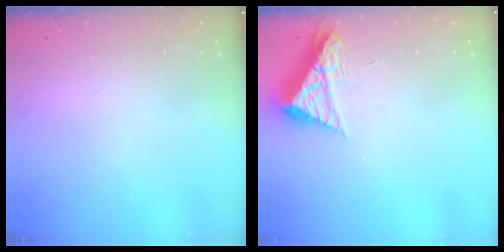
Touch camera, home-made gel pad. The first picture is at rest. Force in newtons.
{"total": 8.1, "press": 8.1, "slide": 0.8}